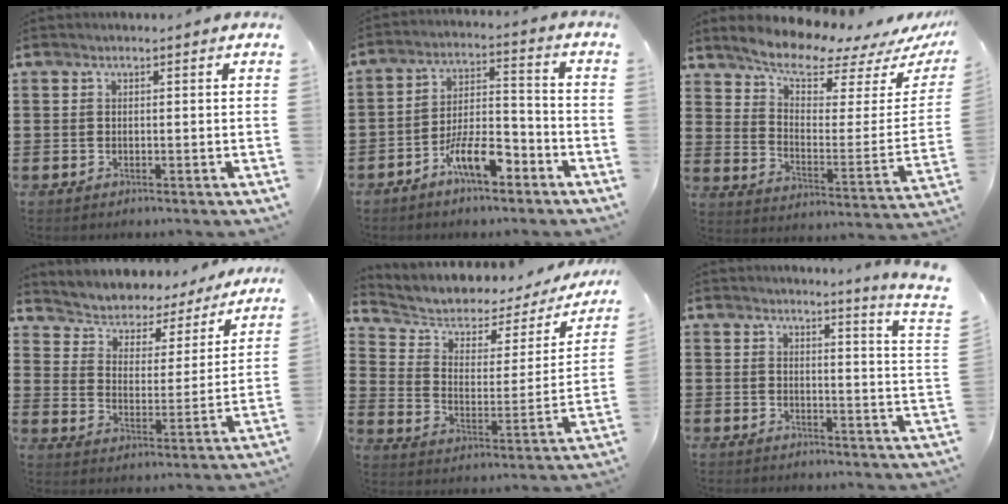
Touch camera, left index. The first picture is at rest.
{"total": 8.7, "force": [-5.7, 2.8, 5.9], "torque": [-0.119, 0.009, -0.107]}
{"total": 8.3, "force": [7.4, 1.9, 3.2], "torque": [-0.085, -0.055, 0.127]}
{"total": 3.4, "force": [3.1, 1.5, -0.1], "torque": [-0.026, -0.032, 0.042]}
{"total": 4.5, "force": [3.7, 2.2, 1.5], "torque": [-0.057, -0.028, 0.055]}
{"total": 3.2, "force": [2.6, -1.5, 0.8], "torque": [-0.027, -0.028, 0.041]}